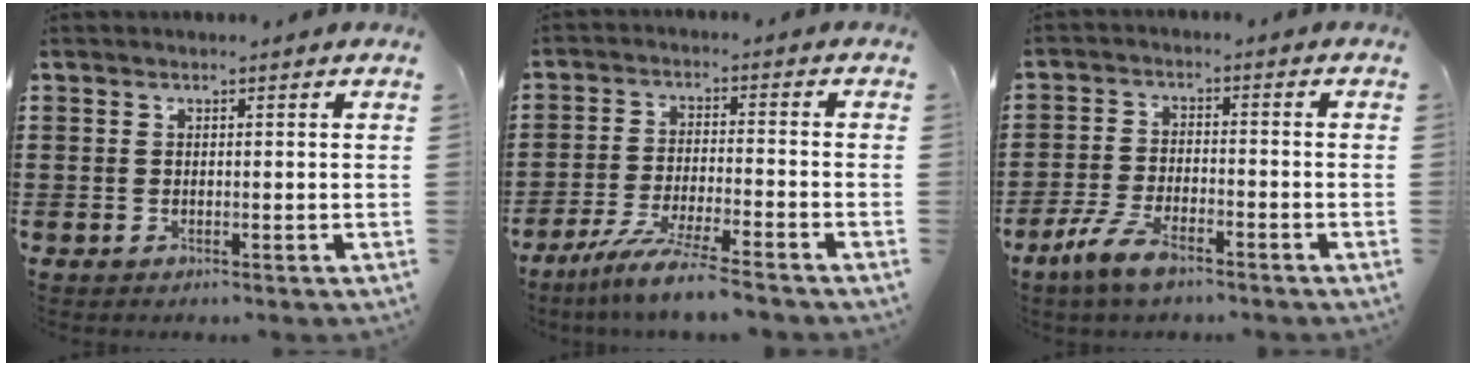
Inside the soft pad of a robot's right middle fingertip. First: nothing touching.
{"total": 6.7, "force": [-5.8, -0.5, 3.3], "torque": [-0.067, -0.018, -0.112]}
{"total": 6.1, "force": [-4.1, 2.0, 4.0], "torque": [-0.098, -0.002, -0.082]}